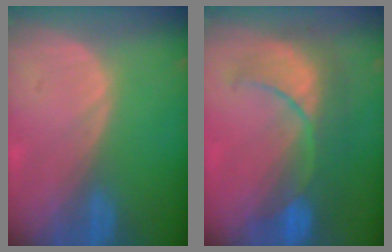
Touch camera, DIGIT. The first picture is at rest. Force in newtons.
{"total": 9.2, "press": 8.7, "slide": 2.8}